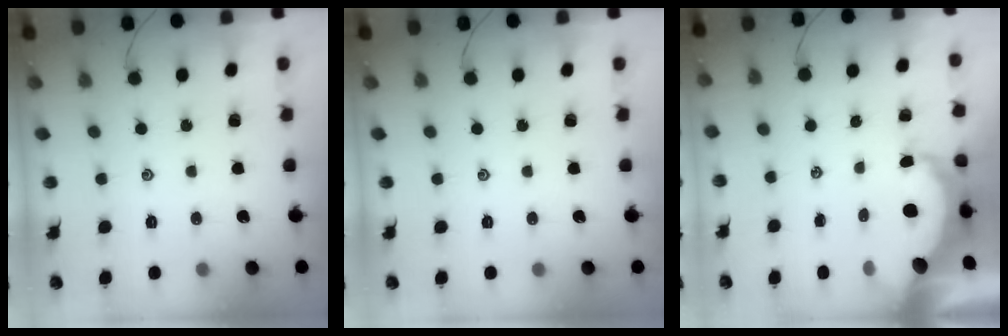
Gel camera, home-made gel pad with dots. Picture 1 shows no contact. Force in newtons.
{"total": 0.0}
{"total": 7.9, "press": 7.8, "slide": 1.0}